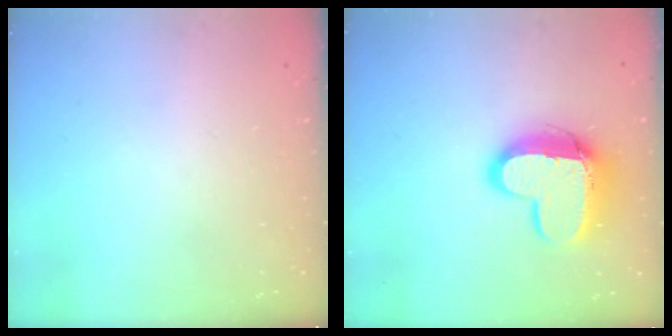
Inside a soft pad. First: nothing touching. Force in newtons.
{"total": 14.2, "press": 14.2, "slide": 1.1}